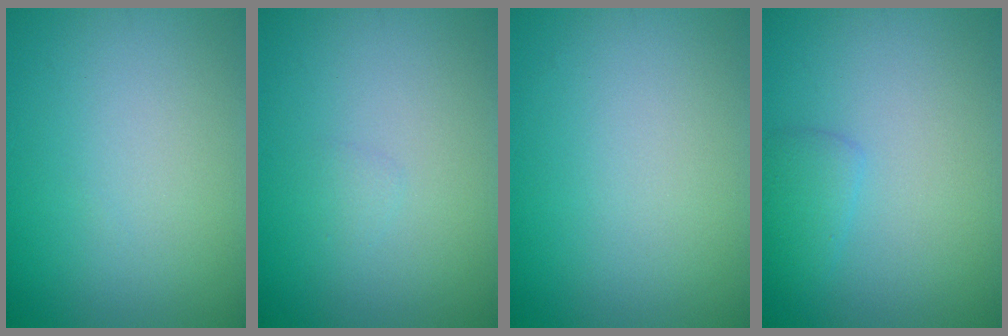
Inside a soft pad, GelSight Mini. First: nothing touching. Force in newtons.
{"total": 0.6, "press": 0.5, "slide": 0.1}
{"total": 0.0}
{"total": 1.5, "press": 1.5, "slide": 0.1}